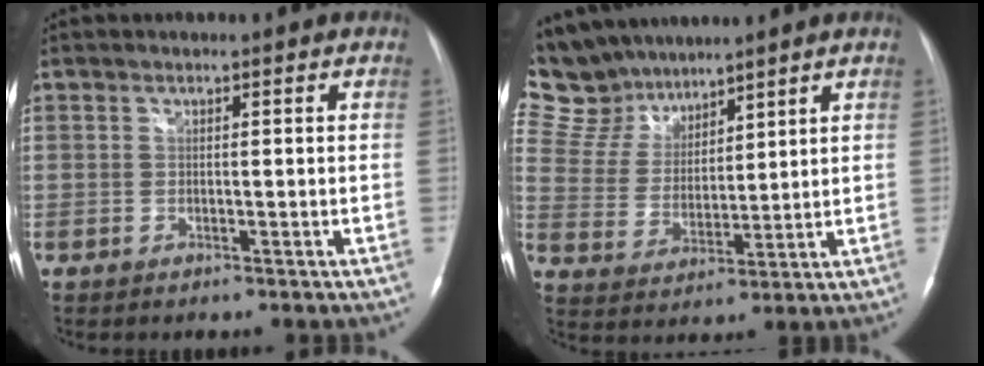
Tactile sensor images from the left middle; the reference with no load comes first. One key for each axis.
{"total": 12.2, "fx": 10.9, "fy": 5.2, "fz": 1.7, "tx": -0.052, "ty": 0.022, "tz": 0.225}